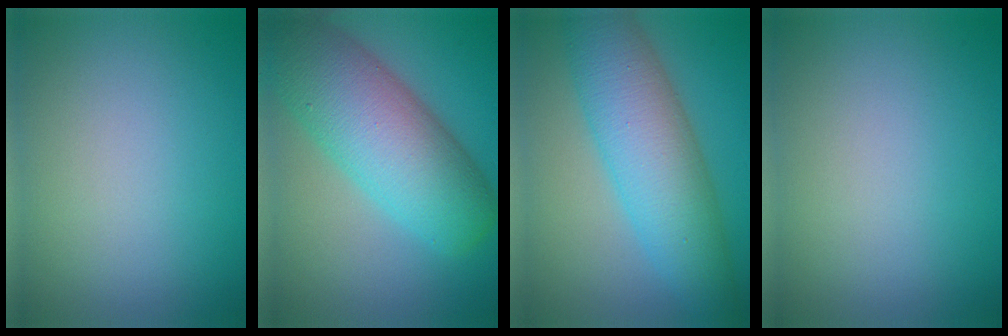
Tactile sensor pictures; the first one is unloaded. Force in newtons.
{"total": 10.5, "press": 10.5, "slide": 0.4}
{"total": 8.4, "press": 8.4, "slide": 0.1}
{"total": 0.0}